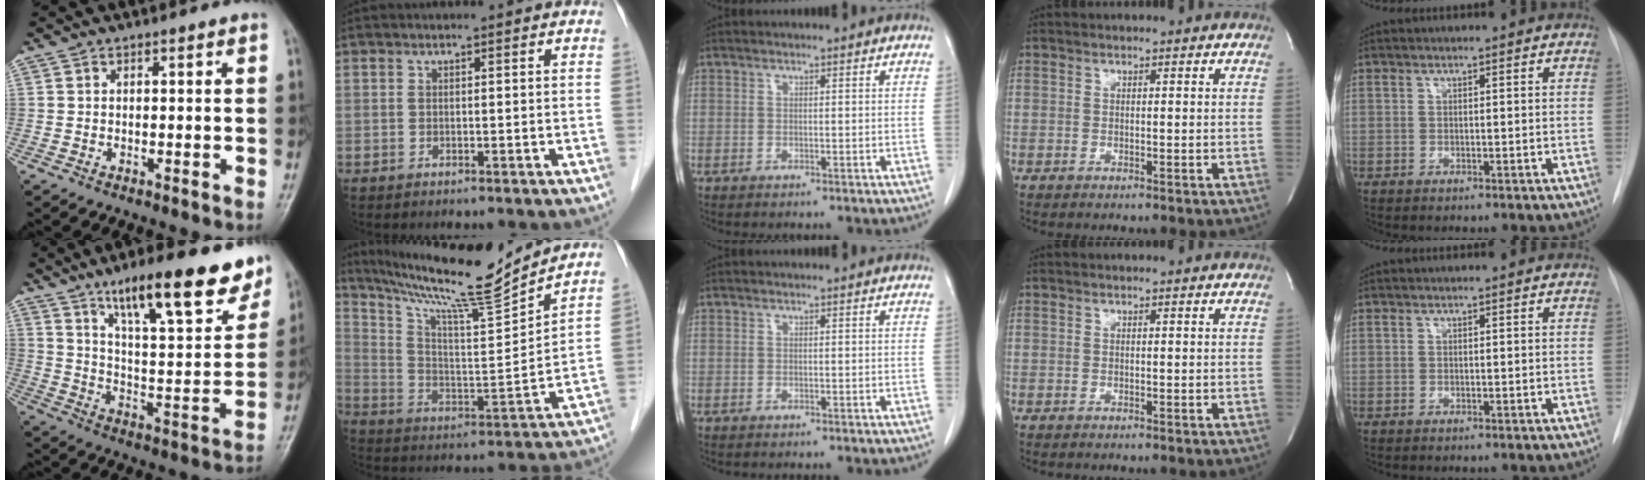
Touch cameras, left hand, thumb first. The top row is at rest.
{"thumb": {"total": 19.4, "force": [13.1, 4.9, 13.4], "torque": [-0.165, -0.062, 0.209]}, "index": {"total": 16.8, "force": [15.3, -1.4, 6.8], "torque": [-0.128, -0.026, 0.256]}}